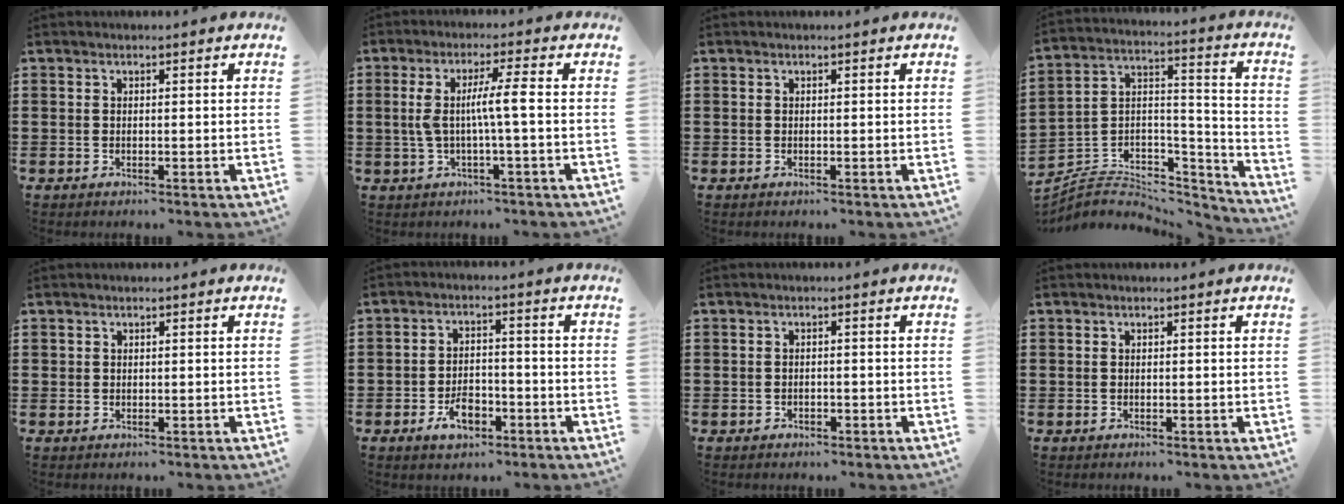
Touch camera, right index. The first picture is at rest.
{"total": 6.0, "force": [-0.1, -0.1, 6.0], "torque": [-0.121, -0.005, -0.011]}
{"total": 0.0}
{"total": 4.2, "force": [-3.1, 2.8, 0.6], "torque": [-0.023, -0.003, -0.067]}
{"total": 0.5, "force": [0.3, 0.5, 0.1], "torque": [-0.003, 0.003, 0.005]}
{"total": 4.9, "force": [-2.5, 2.6, 3.3], "torque": [-0.068, 0.002, -0.047]}
{"total": 0.8, "force": [-0.7, 0.4, 0.1], "torque": [-0.006, 0.000, -0.015]}
{"total": 0.0}